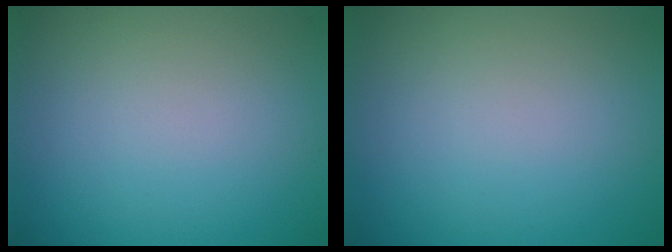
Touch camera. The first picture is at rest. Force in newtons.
{"total": 0.0}